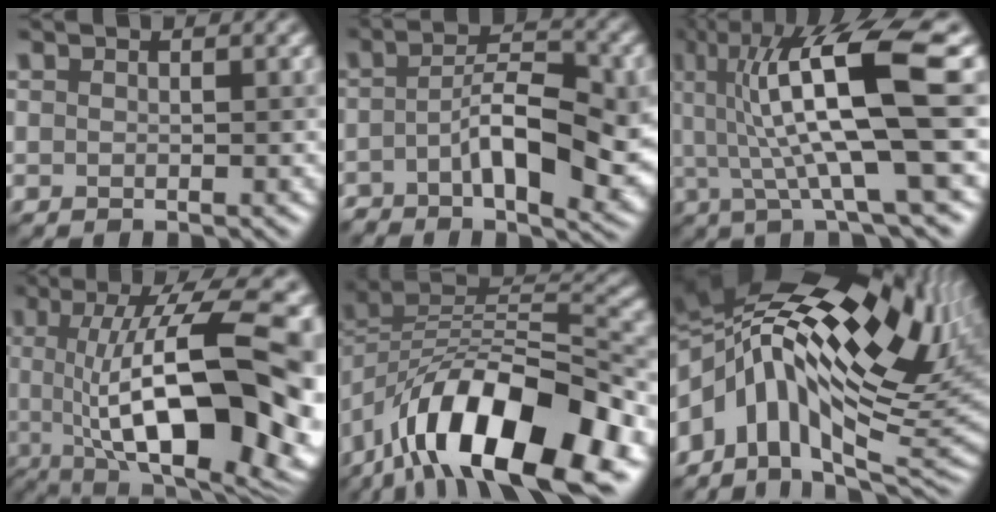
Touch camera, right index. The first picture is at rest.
{"total": 9.0, "force": [-2.3, 3.1, 8.1], "torque": [-0.135, 0.003, -0.044]}
{"total": 12.1, "force": [2.9, 2.3, 11.6], "torque": [-0.187, 0.015, 0.053]}
{"total": 18.5, "force": [-0.5, 6.0, 17.5], "torque": [-0.215, 0.027, -0.002]}
{"total": 14.7, "force": [-7.8, 6.6, 10.6], "torque": [-0.172, 0.014, -0.138]}
{"total": 17.0, "force": [3.1, 8.6, 14.3], "torque": [-0.247, 0.013, 0.051]}